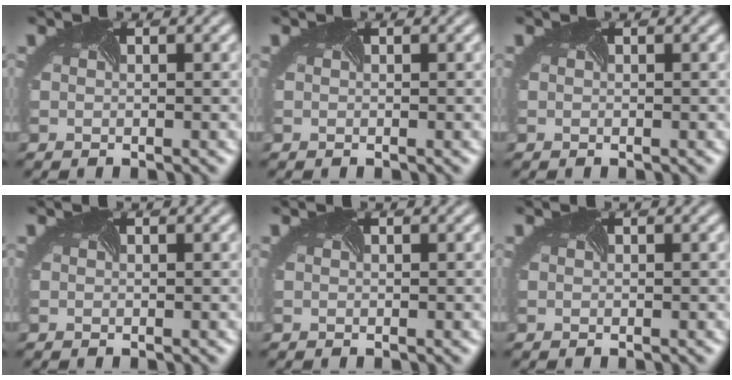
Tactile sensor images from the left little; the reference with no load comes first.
{"total": 0.0}
{"total": 0.0}
{"total": 0.0}
{"total": 0.0}
{"total": 0.0}